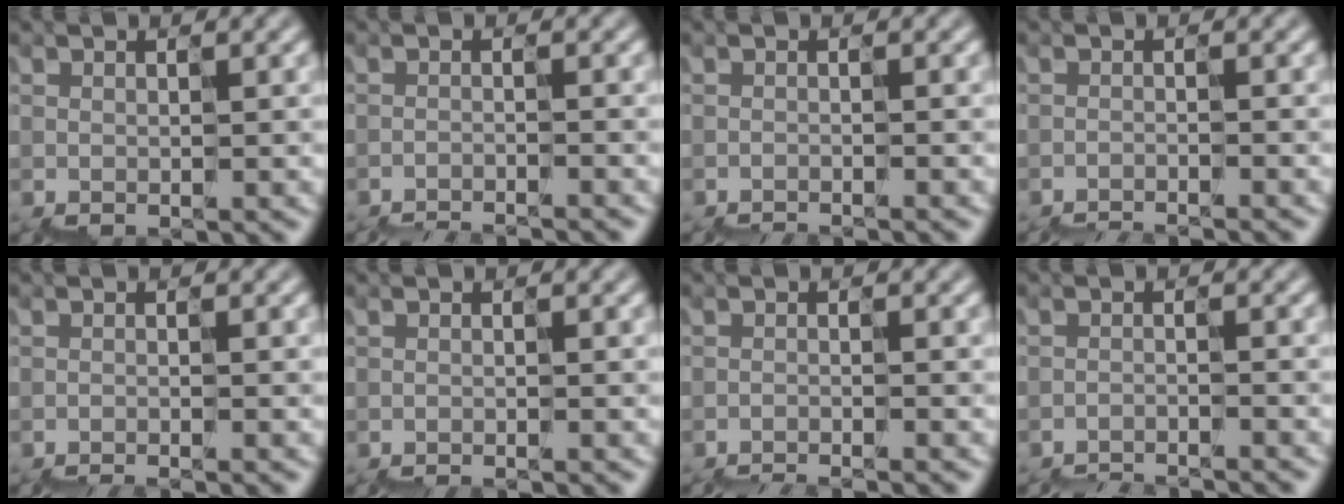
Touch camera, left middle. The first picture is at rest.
{"total": 3.0, "force": [-3.0, -0.4, -0.4], "torque": [-0.004, -0.014, -0.049]}
{"total": 1.5, "force": [-1.4, -0.4, -0.4], "torque": [0.002, -0.016, -0.027]}
{"total": 2.5, "force": [-2.4, -0.4, -0.4], "torque": [-0.002, -0.015, -0.043]}
{"total": 1.2, "force": [-1.2, -0.3, -0.2], "torque": [-0.001, -0.015, -0.024]}
{"total": 0.9, "force": [-0.9, -0.2, -0.1], "torque": [0.000, -0.015, -0.016]}
{"total": 2.1, "force": [-2.1, -0.4, -0.3], "torque": [-0.002, -0.015, -0.039]}
{"total": 3.6, "force": [-3.5, -0.5, -0.7], "torque": [-0.003, -0.012, -0.056]}